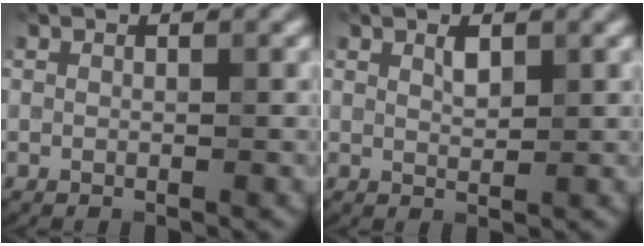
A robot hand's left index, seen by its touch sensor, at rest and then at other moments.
{"total": 1.2, "force": [0.8, 0.5, 0.8], "torque": [-0.018, 0.000, 0.014]}